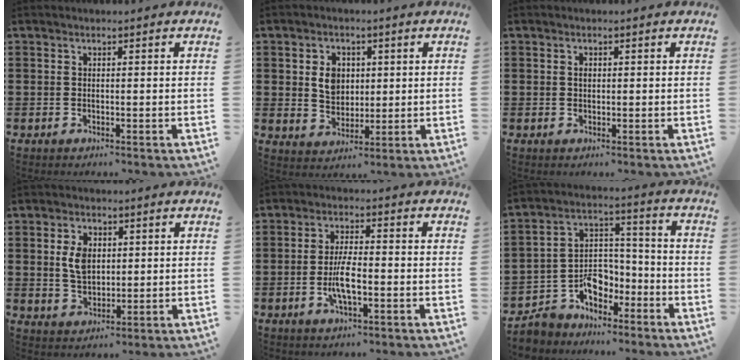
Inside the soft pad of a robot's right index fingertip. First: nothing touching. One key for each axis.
{"total": 4.9, "fx": 1.0, "fy": 3.9, "fz": 2.8, "tx": -0.060, "ty": 0.012, "tz": 0.013}
{"total": 0.8, "fx": 0.2, "fy": 0.6, "fz": 0.6, "tx": -0.014, "ty": 0.000, "tz": 0.003}
{"total": 5.1, "fx": 0.8, "fy": 3.3, "fz": 3.7, "tx": -0.088, "ty": 0.010, "tz": 0.011}
{"total": 5.4, "fx": -1.6, "fy": 1.5, "fz": 5.0, "tx": -0.104, "ty": -0.002, "tz": -0.033}
{"total": 6.9, "fx": -5.0, "fy": 4.6, "fz": 1.4, "tx": -0.044, "ty": 0.015, "tz": -0.098}